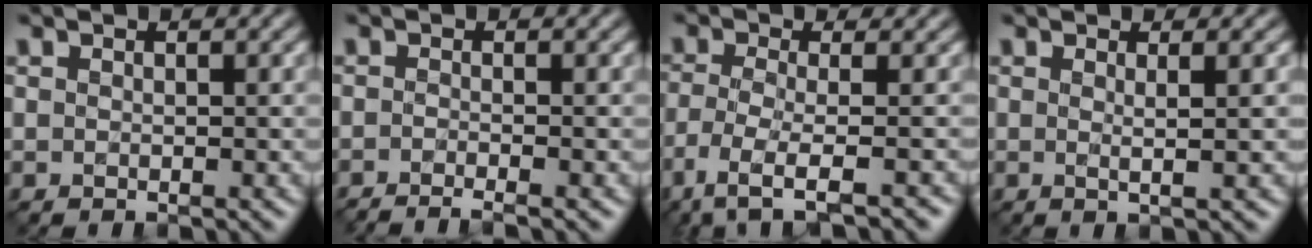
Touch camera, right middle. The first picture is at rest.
{"total": 2.5, "force": [-1.7, 0.5, 1.8], "torque": [-0.016, -0.006, -0.040]}
{"total": 5.2, "force": [-3.2, 1.3, 3.9], "torque": [-0.067, -0.005, -0.067]}
{"total": 2.3, "force": [0.3, 0.6, 2.2], "torque": [-0.034, 0.001, -0.002]}